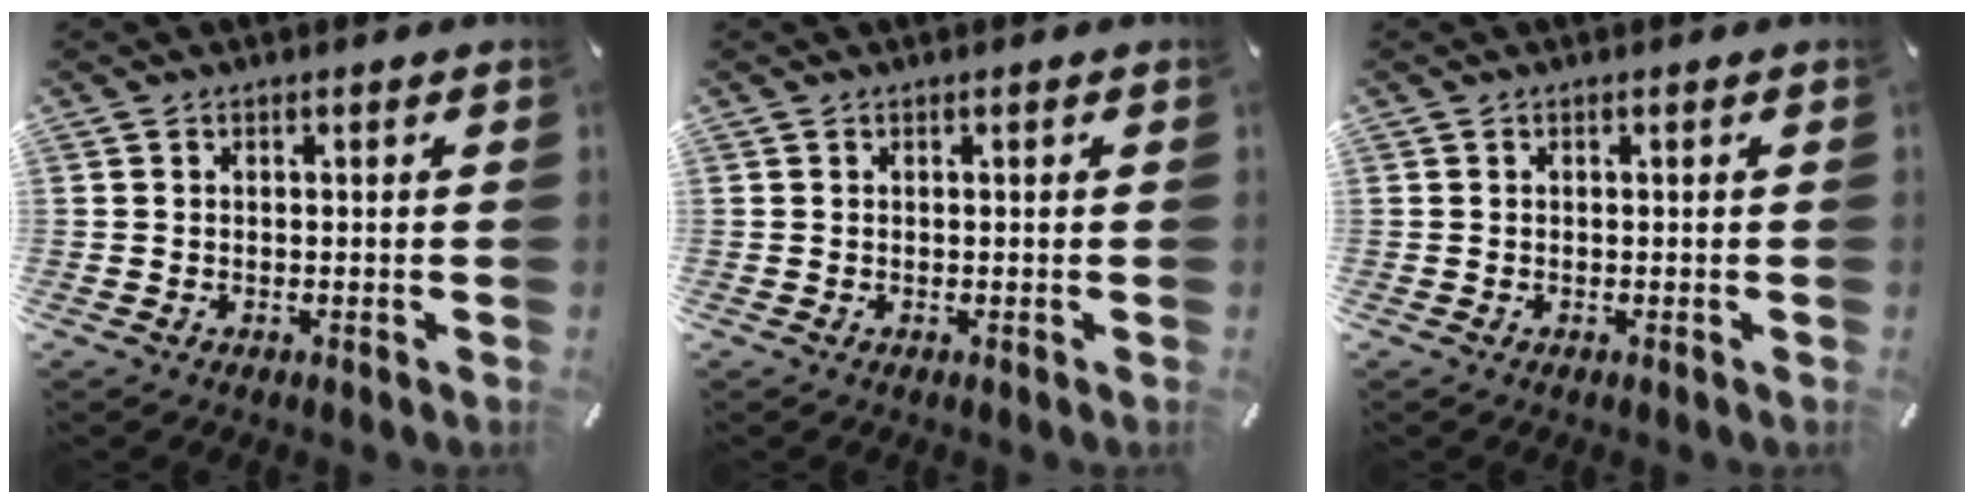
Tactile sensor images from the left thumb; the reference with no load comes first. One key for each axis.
{"total": 0.0}
{"total": 0.0}